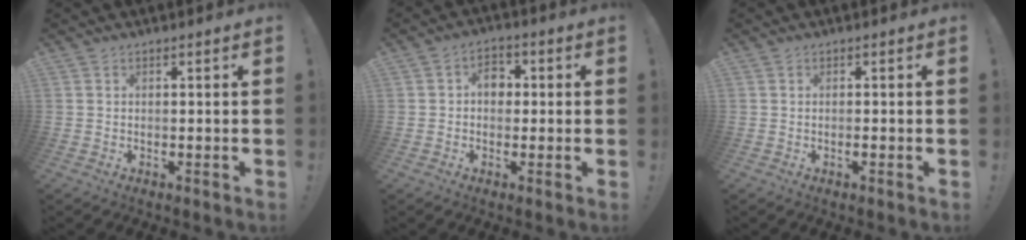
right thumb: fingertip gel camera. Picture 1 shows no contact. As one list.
[{"total": 5.8, "force": [0.5, 4.6, 3.6], "torque": [-0.048, 0.005, 0.007]}, {"total": 0.7, "force": [-0.4, 0.1, 0.5], "torque": [-0.011, -0.001, -0.008]}]